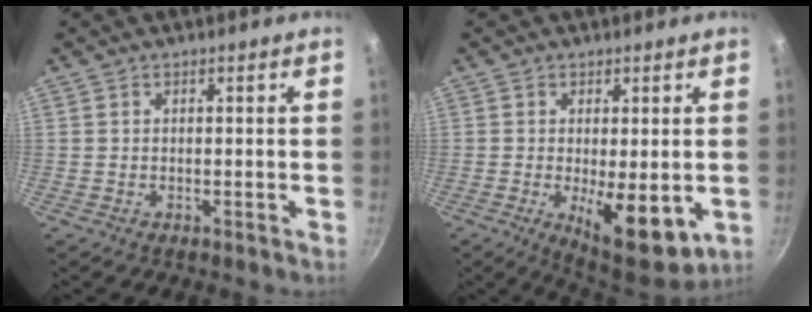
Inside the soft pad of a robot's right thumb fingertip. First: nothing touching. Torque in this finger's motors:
{"motor_torque": [1.57, 1.67, 0.09, -0.07, 0.37]}